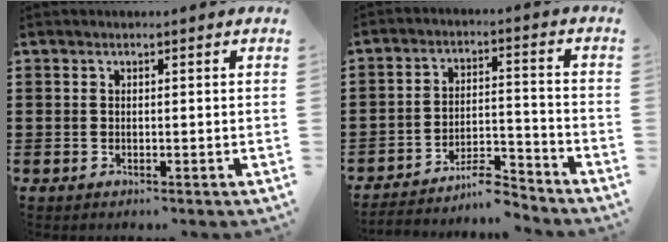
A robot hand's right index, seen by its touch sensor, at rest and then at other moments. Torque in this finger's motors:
{"motor_torque": [-1.90, -0.24, -1.05, -0.21]}